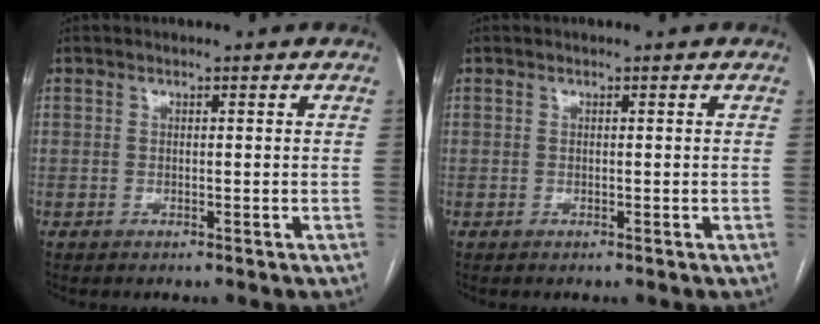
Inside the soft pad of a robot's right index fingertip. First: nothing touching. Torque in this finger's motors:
{"motor_torque": [0.00, 0.00, 0.00, 0.00]}